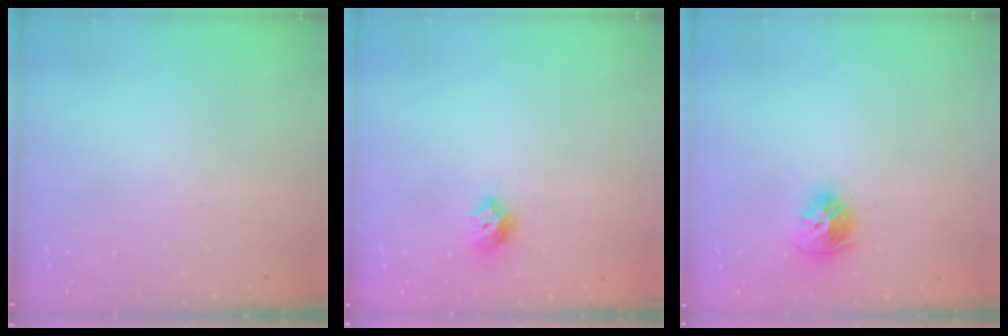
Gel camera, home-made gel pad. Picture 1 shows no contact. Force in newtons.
{"total": 7.6, "press": 7.6, "slide": 0.2}
{"total": 9.5, "press": 9.4, "slide": 0.9}